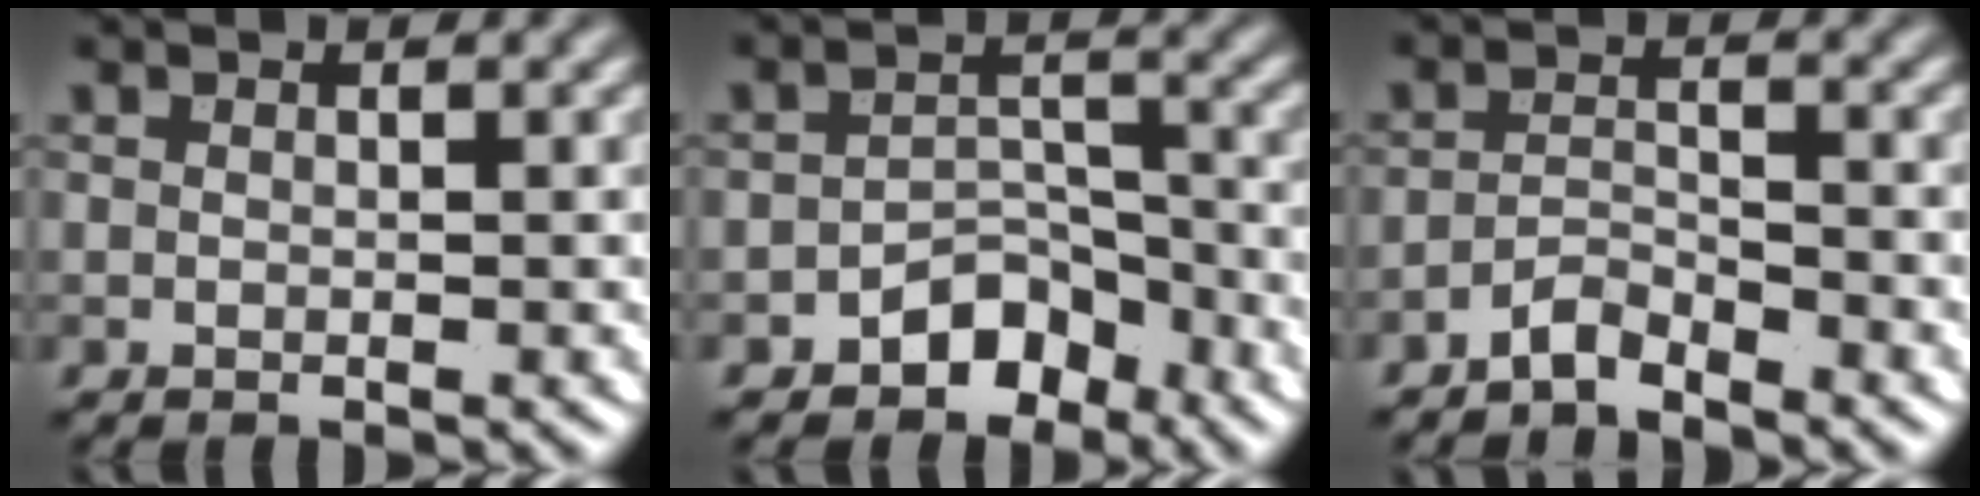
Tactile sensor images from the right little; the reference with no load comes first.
{"total": 3.5, "force": [-2.5, 2.2, 1.2], "torque": [-0.004, 0.010, -0.044]}
{"total": 2.0, "force": [-1.9, 0.3, 0.5], "torque": [-0.009, 0.008, -0.040]}